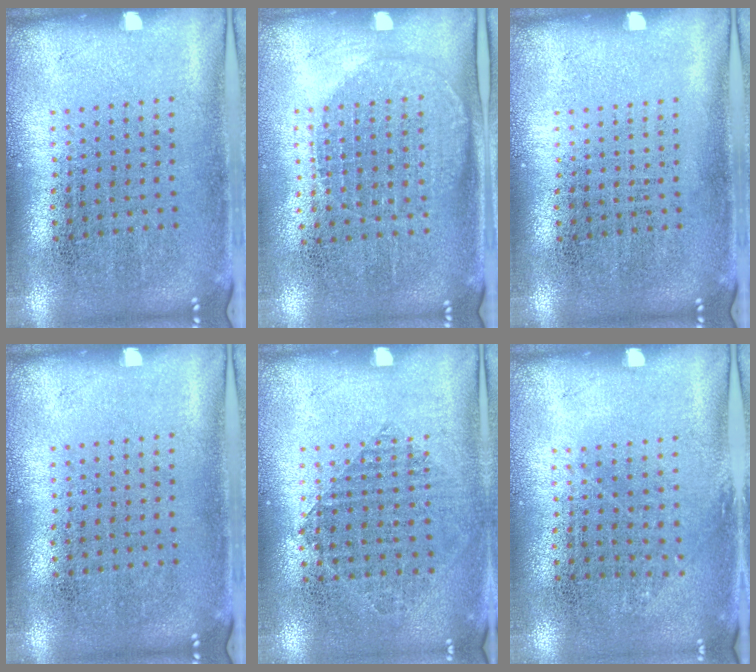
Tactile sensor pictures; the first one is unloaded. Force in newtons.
{"total": 1.1, "press": 1.0, "slide": 0.5}
{"total": 0.0}
{"total": 0.0}
{"total": 0.9, "press": 0.8, "slide": 0.4}
{"total": 0.7, "press": 0.5, "slide": 0.4}